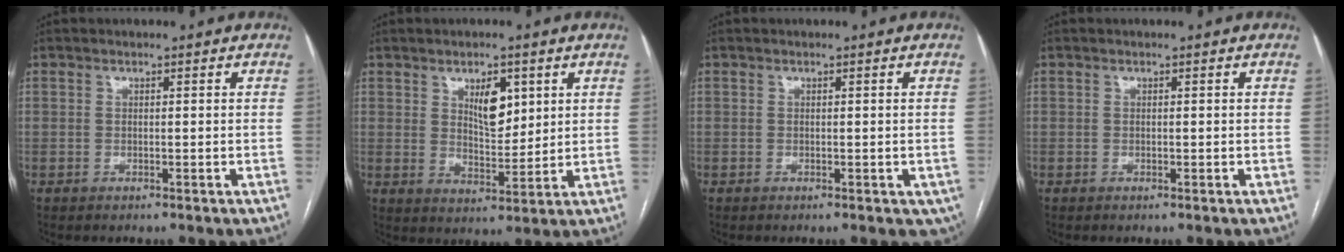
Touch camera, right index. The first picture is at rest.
{"total": 6.2, "force": [2.7, 2.7, 4.9], "torque": [-0.083, -0.003, 0.052]}
{"total": 2.4, "force": [-1.1, 1.1, 1.8], "torque": [-0.009, -0.002, -0.013]}
{"total": 0.0}